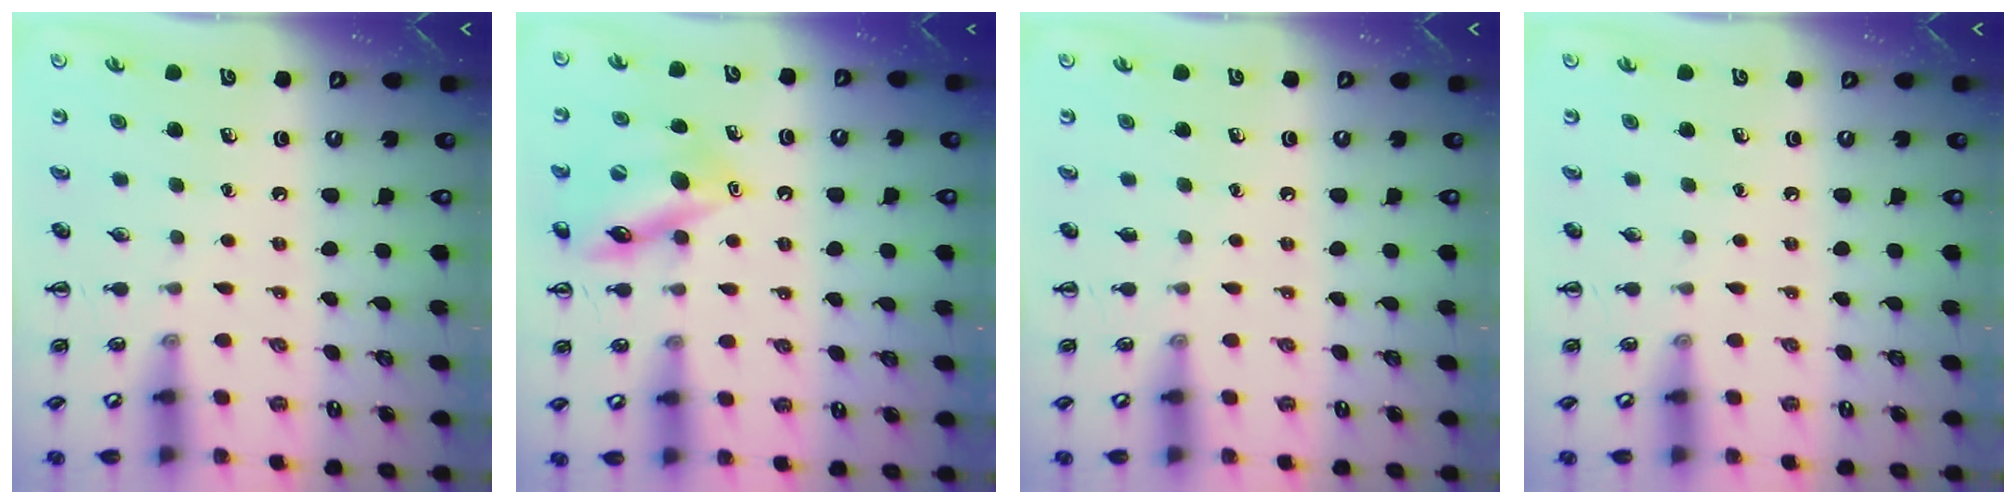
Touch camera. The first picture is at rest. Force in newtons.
{"total": 15.0, "press": 14.8, "slide": 2.5}
{"total": 0.0}
{"total": 0.0}